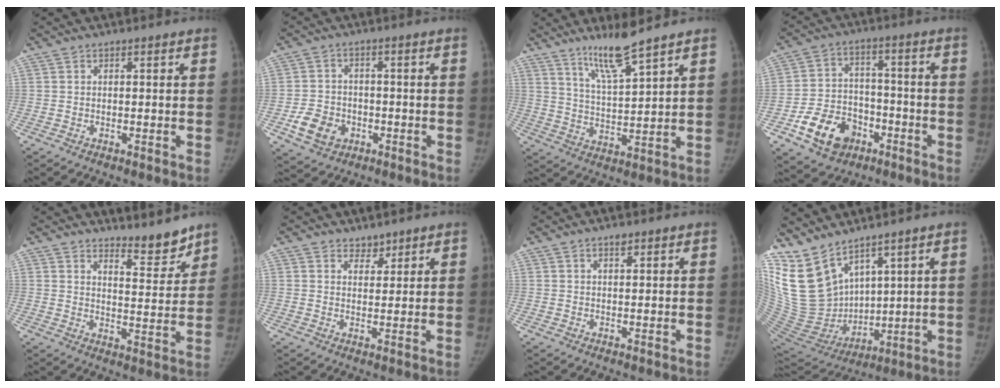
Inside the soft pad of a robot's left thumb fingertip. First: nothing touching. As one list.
[{"total": 7.4, "force": [-2.7, 6.0, 3.5], "torque": [-0.045, 0.012, -0.044]}, {"total": 8.7, "force": [6.7, 0.3, 5.5], "torque": [-0.099, -0.056, 0.133]}, {"total": 12.6, "force": [-6.2, 9.2, 5.9], "torque": [-0.075, 0.037, -0.101]}, {"total": 6.8, "force": [6.3, 1.6, 2.1], "torque": [-0.006, -0.062, 0.100]}, {"total": 2.5, "force": [2.1, 1.4, 0.3], "torque": [0.015, -0.015, 0.030]}, {"total": 1.5, "force": [1.0, 0.5, 1.0], "torque": [-0.011, -0.004, 0.015]}, {"total": 16.1, "force": [11.6, 7.6, 8.2], "torque": [-0.142, -0.068, 0.256]}]